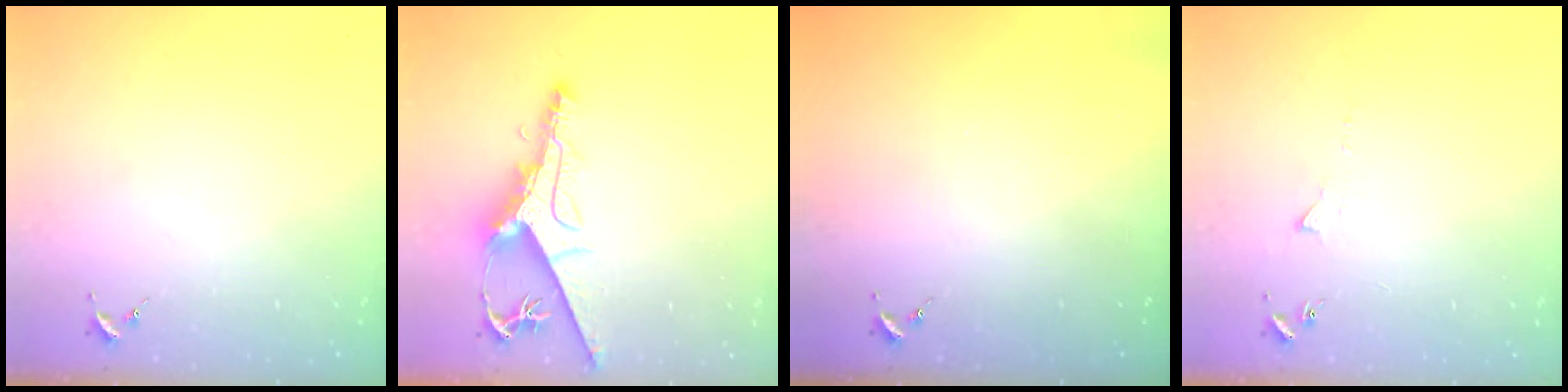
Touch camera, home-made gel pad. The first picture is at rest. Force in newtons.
{"total": 10.1, "press": 10.0, "slide": 1.3}
{"total": 0.0}
{"total": 3.5, "press": 3.5, "slide": 0.5}